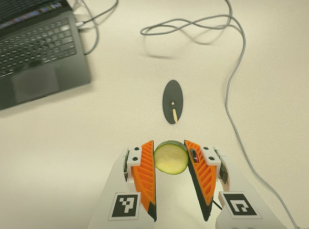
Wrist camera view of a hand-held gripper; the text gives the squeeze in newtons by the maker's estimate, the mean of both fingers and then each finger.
{"total": 9.3, "left": 9.4, "right": 9.2}